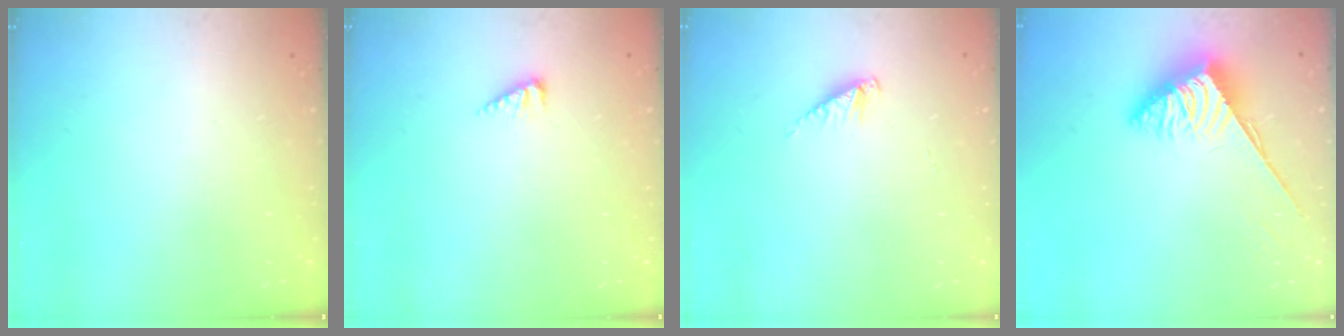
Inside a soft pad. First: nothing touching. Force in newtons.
{"total": 3.0, "press": 2.9, "slide": 0.4}
{"total": 4.4, "press": 4.3, "slide": 0.6}
{"total": 3.7, "press": 3.7, "slide": 0.6}